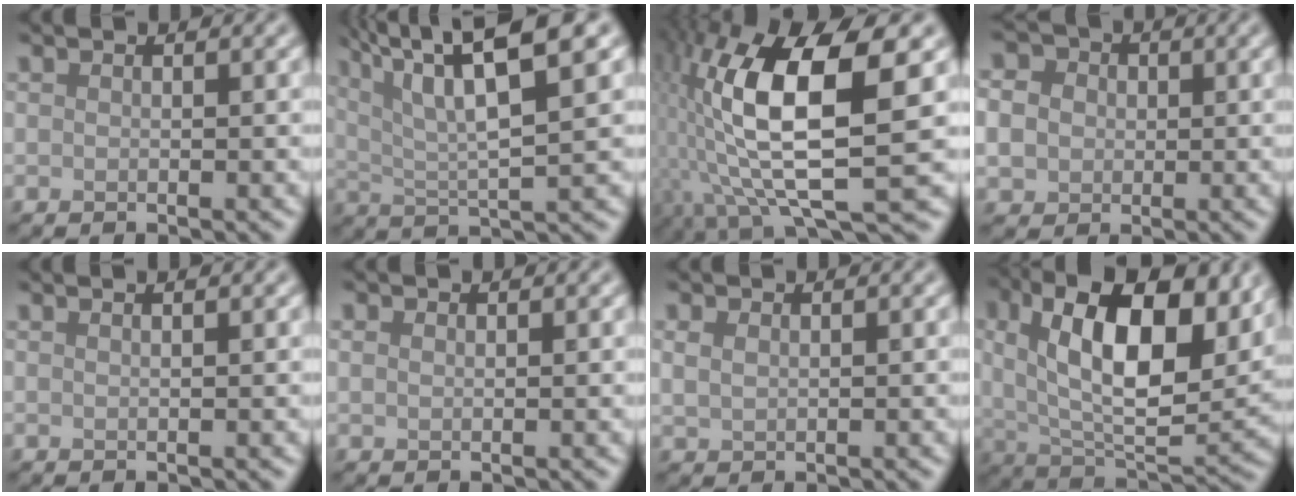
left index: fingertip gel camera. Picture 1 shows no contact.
{"total": 9.6, "force": [4.8, 2.0, 8.0], "torque": [-0.128, 0.020, 0.081]}
{"total": 14.3, "force": [1.8, 5.1, 13.3], "torque": [-0.257, 0.000, 0.039]}
{"total": 6.1, "force": [0.8, 5.4, 2.7], "torque": [-0.052, 0.027, -0.007]}
{"total": 1.3, "force": [0.8, 0.5, 0.9], "torque": [-0.003, -0.001, -0.001]}
{"total": 0.6, "force": [0.4, 0.3, 0.3], "torque": [-0.007, 0.001, 0.009]}
{"total": 1.2, "force": [0.5, 0.8, 0.7], "torque": [-0.018, 0.000, 0.014]}
{"total": 13.7, "force": [4.4, 6.5, 11.2], "torque": [-0.172, 0.006, 0.070]}